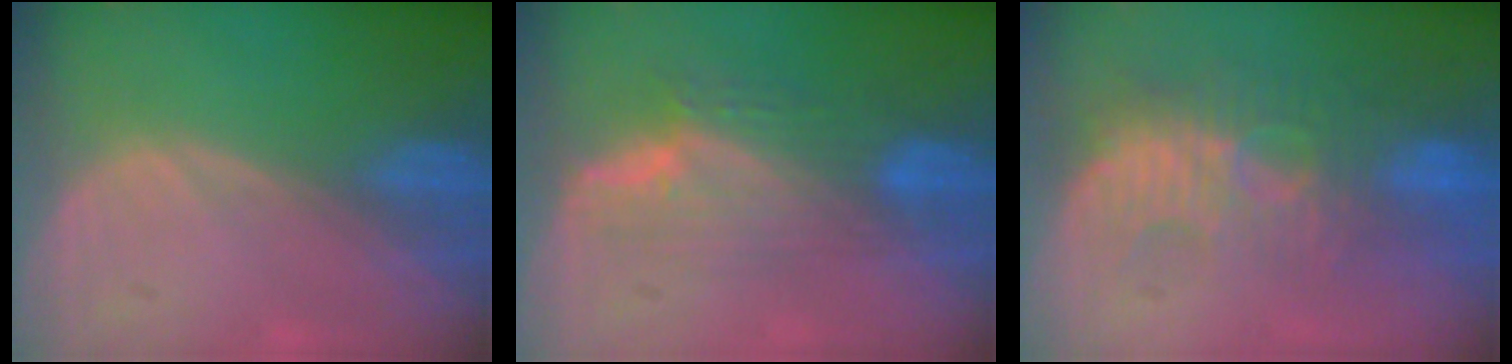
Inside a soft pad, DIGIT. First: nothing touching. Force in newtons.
{"total": 7.5, "press": 7.1, "slide": 2.6}
{"total": 9.5, "press": 9.0, "slide": 3.2}